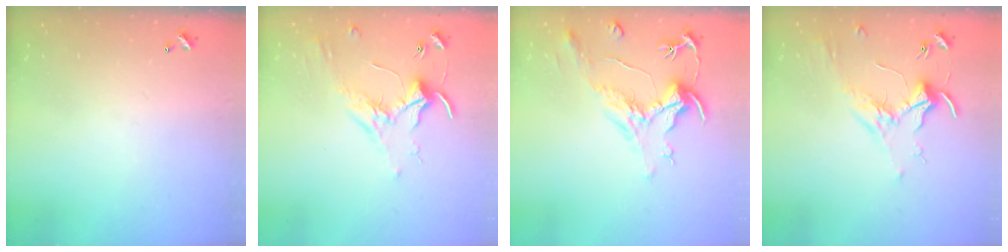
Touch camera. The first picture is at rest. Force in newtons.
{"total": 1.7, "press": 1.6, "slide": 0.4}
{"total": 2.1, "press": 1.7, "slide": 1.3}
{"total": 1.7, "press": 1.5, "slide": 0.7}